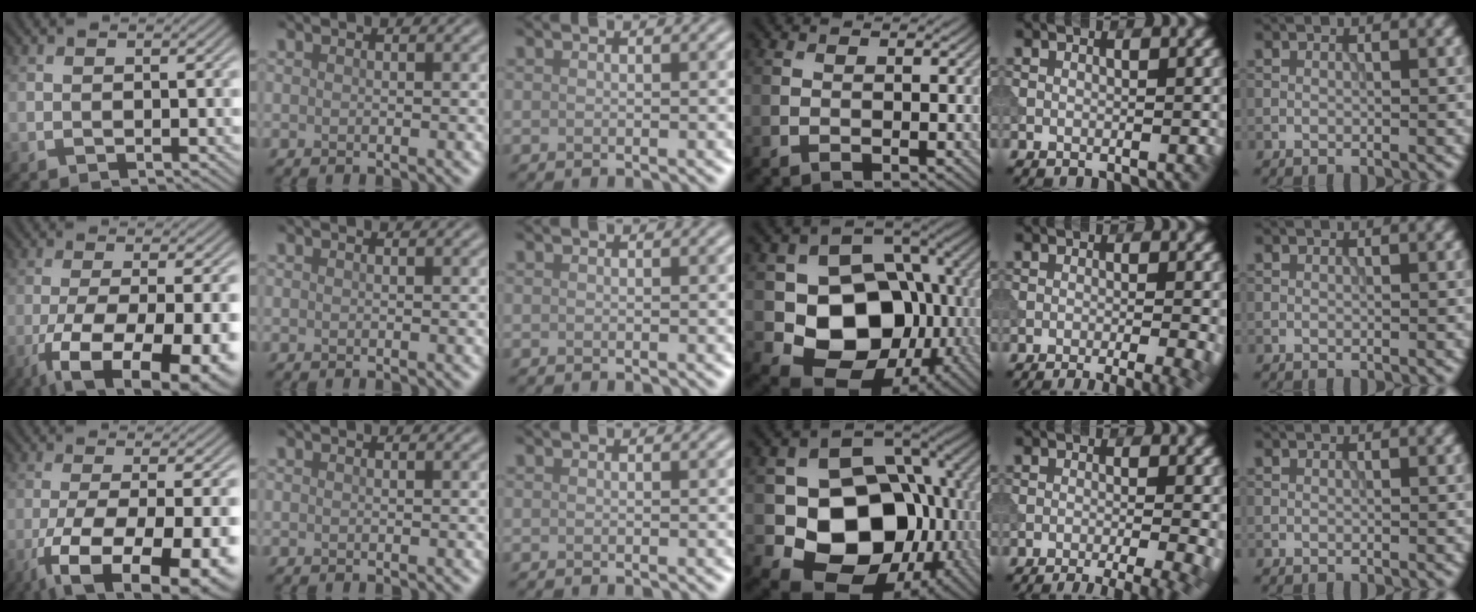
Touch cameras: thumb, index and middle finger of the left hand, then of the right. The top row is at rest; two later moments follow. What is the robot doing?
{"motion": "extract", "object": "tissue"}